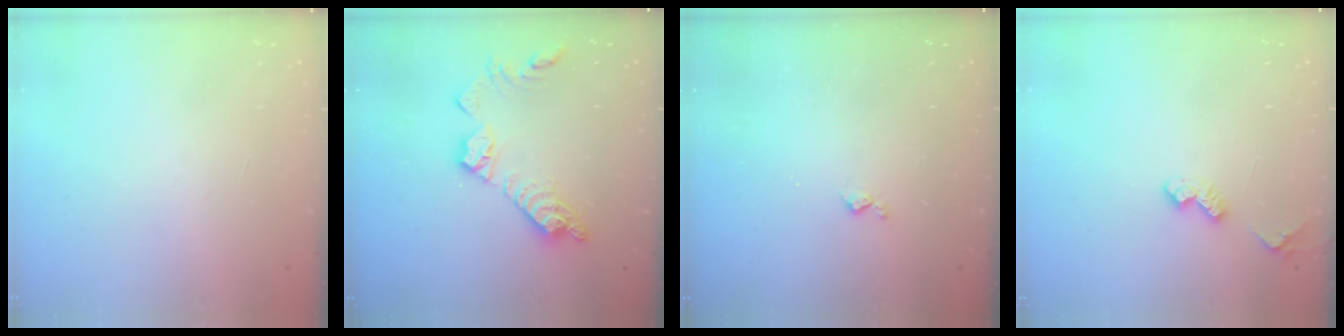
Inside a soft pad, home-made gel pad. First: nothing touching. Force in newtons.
{"total": 13.8, "press": 13.8, "slide": 0.7}
{"total": 3.3, "press": 3.2, "slide": 0.6}
{"total": 4.9, "press": 4.9, "slide": 0.7}